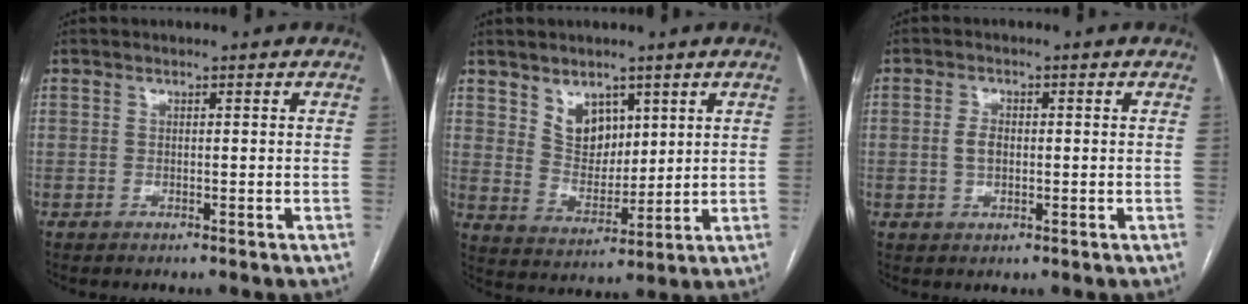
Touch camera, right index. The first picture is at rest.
{"total": 6.5, "force": [3.6, 4.3, 3.4], "torque": [-0.062, 0.001, 0.076]}
{"total": 2.5, "force": [-0.1, 1.5, 2.0], "torque": [-0.043, 0.004, -0.001]}